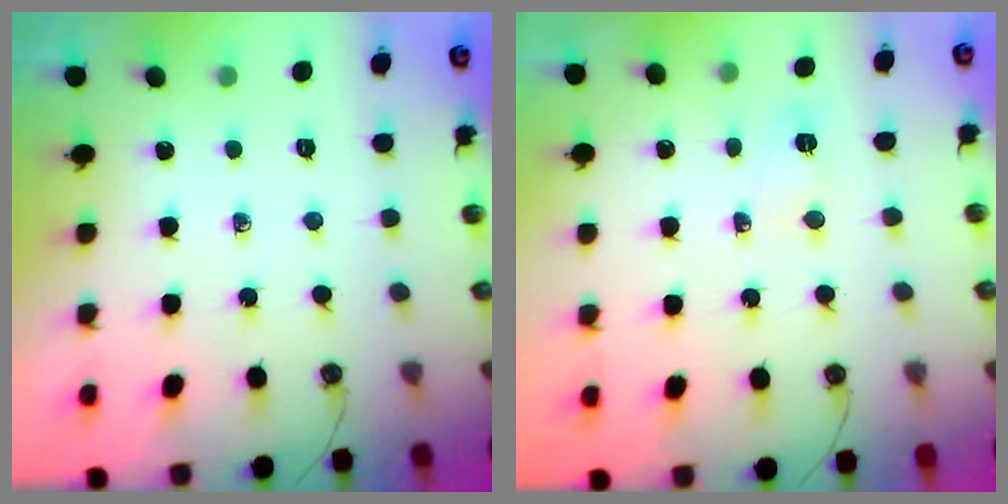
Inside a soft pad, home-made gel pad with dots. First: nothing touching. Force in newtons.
{"total": 3.4, "press": 3.2, "slide": 1.1}